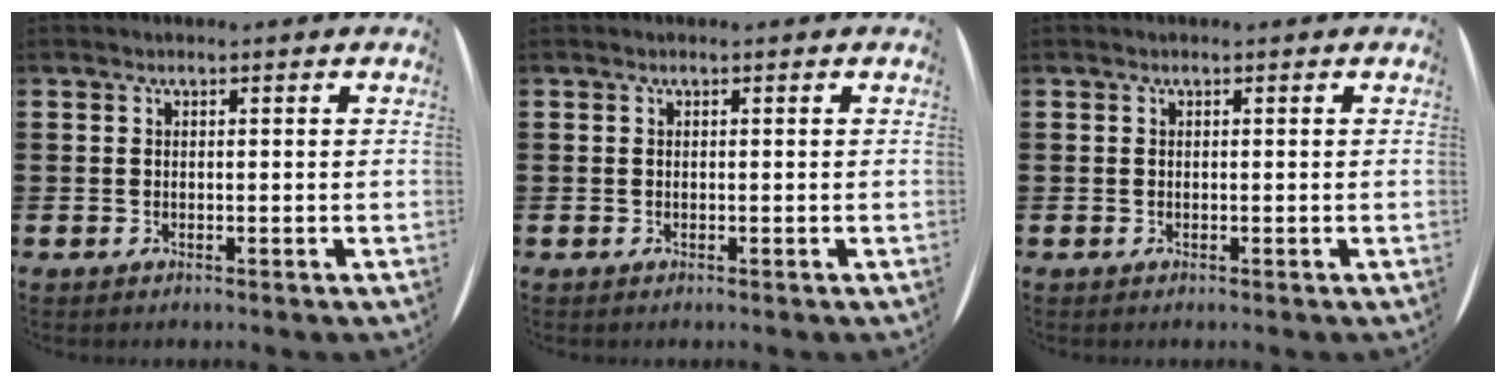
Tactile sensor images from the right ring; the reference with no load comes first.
{"total": 0.0}
{"total": 0.0}